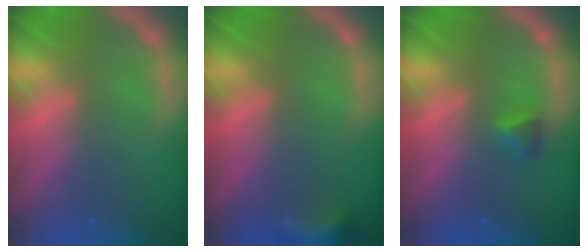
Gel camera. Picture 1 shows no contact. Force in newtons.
{"total": 4.4}
{"total": 1.4}